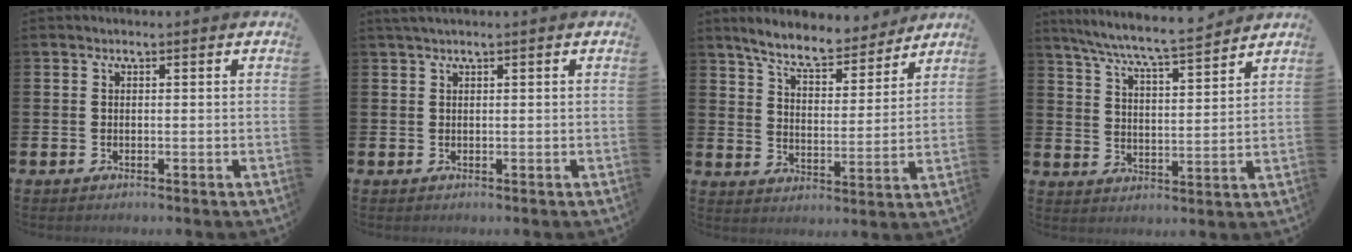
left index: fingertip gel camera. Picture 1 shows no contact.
{"total": 1.2, "force": [0.9, 0.0, 0.7], "torque": [-0.012, 0.003, 0.016]}
{"total": 7.8, "force": [7.2, 1.6, 2.5], "torque": [-0.074, -0.044, 0.124]}
{"total": 7.3, "force": [6.9, 0.0, 2.3], "torque": [-0.074, -0.048, 0.120]}